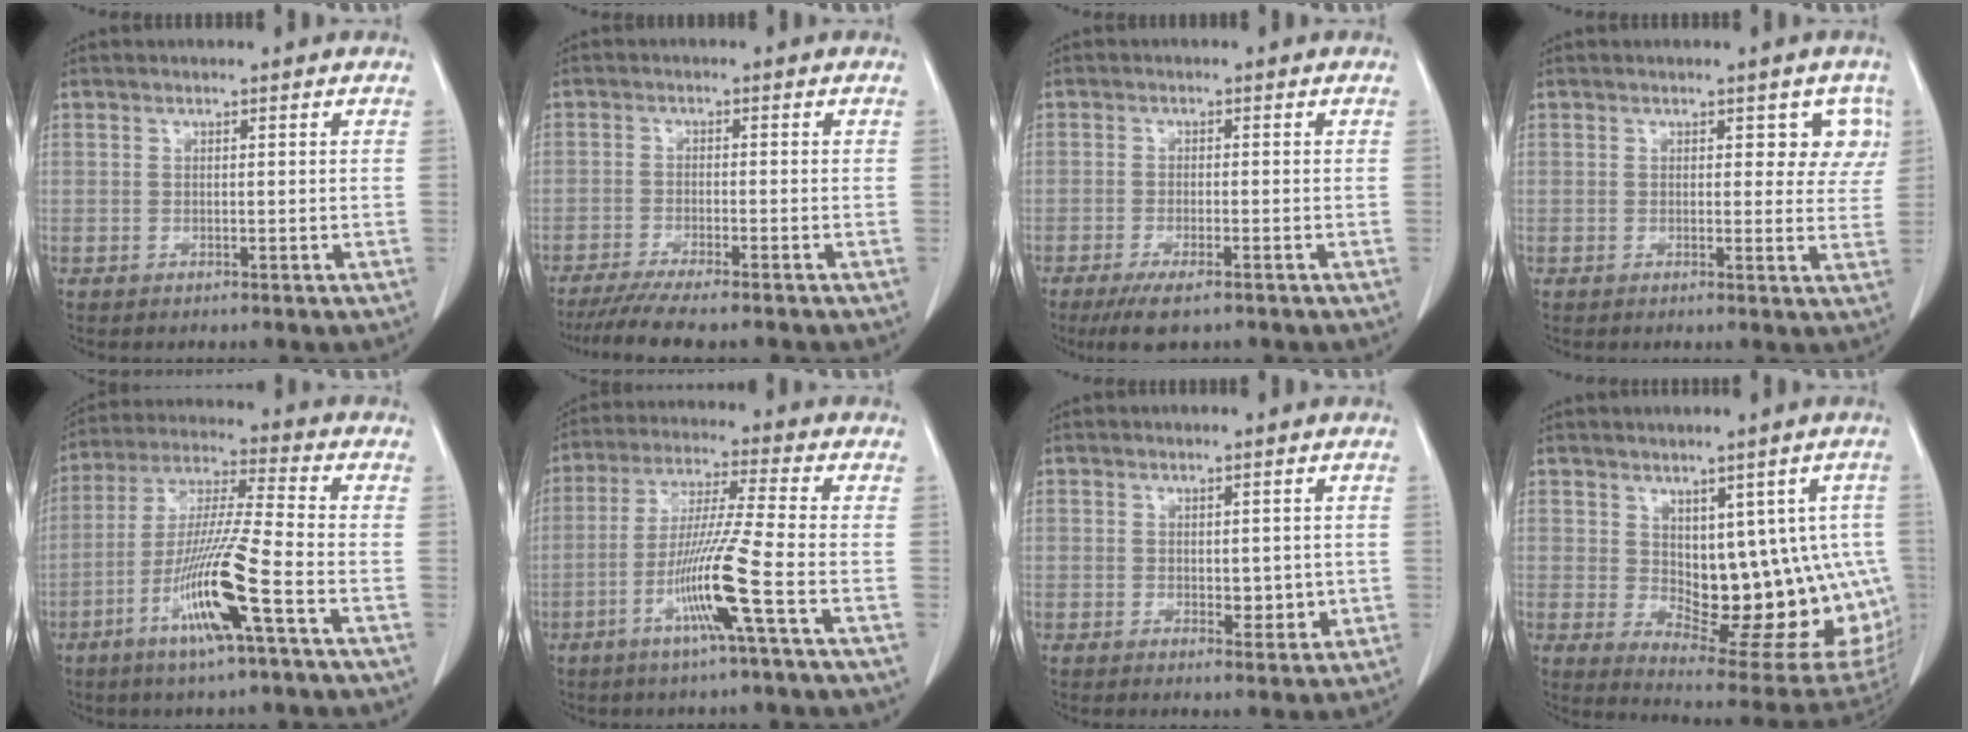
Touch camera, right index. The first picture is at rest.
{"total": 8.5, "force": [-7.2, 0.2, 4.4], "torque": [-0.066, -0.021, -0.117]}
{"total": 5.0, "force": [-3.5, 1.0, 3.5], "torque": [-0.068, -0.013, -0.056]}
{"total": 4.5, "force": [2.0, 2.7, 3.0], "torque": [-0.009, 0.003, 0.014]}
{"total": 13.4, "force": [-5.7, -0.3, 12.2], "torque": [-0.244, -0.012, -0.107]}
{"total": 11.0, "force": [-4.2, -1.7, 10.0], "torque": [-0.195, -0.013, -0.081]}
{"total": 3.1, "force": [0.0, 1.8, 2.6], "torque": [-0.026, -0.004, 0.011]}
{"total": 16.3, "force": [-0.3, 8.0, 14.2], "torque": [-0.139, 0.007, 0.024]}